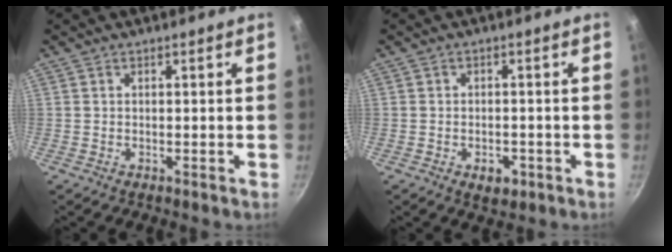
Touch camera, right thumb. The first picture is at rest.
{"total": 3.7, "force": [-1.6, 2.5, 2.3], "torque": [-0.023, 0.012, -0.015]}